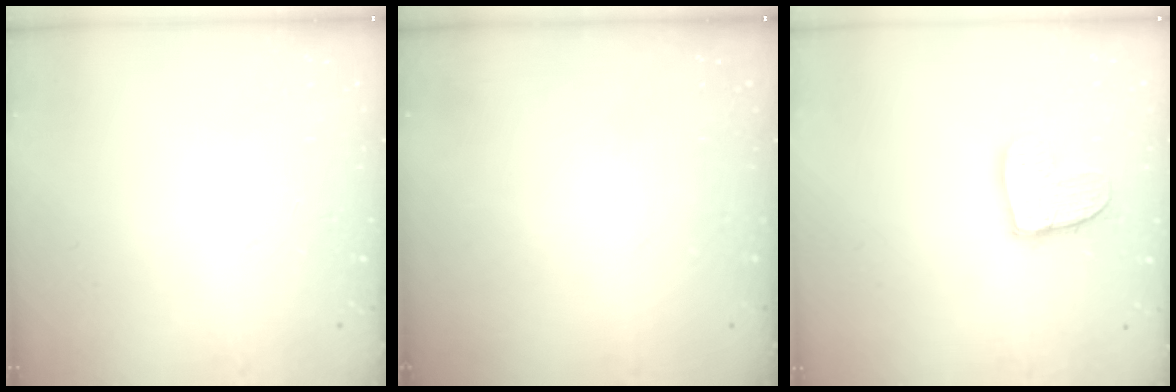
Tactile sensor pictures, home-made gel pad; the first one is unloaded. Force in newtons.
{"total": 0.0}
{"total": 12.2, "press": 12.2, "slide": 1.0}